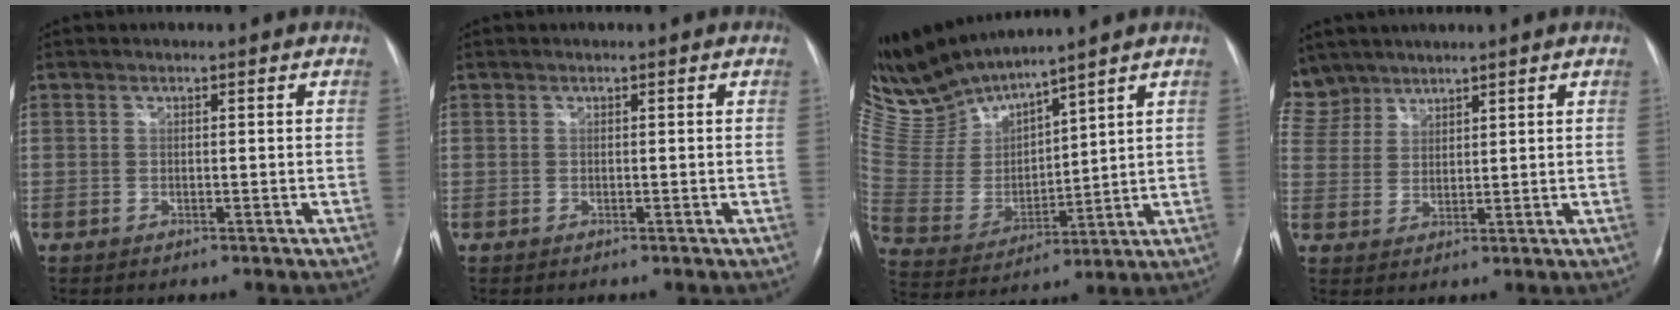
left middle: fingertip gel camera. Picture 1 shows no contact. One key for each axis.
{"total": 0.0}
{"total": 11.1, "fx": 10.9, "fy": -0.1, "fz": 2.2, "tx": -0.078, "ty": 0.001, "tz": 0.242}
{"total": 8.0, "fx": 6.7, "fy": 4.3, "fz": 0.2, "tx": -0.017, "ty": 0.011, "tz": 0.143}